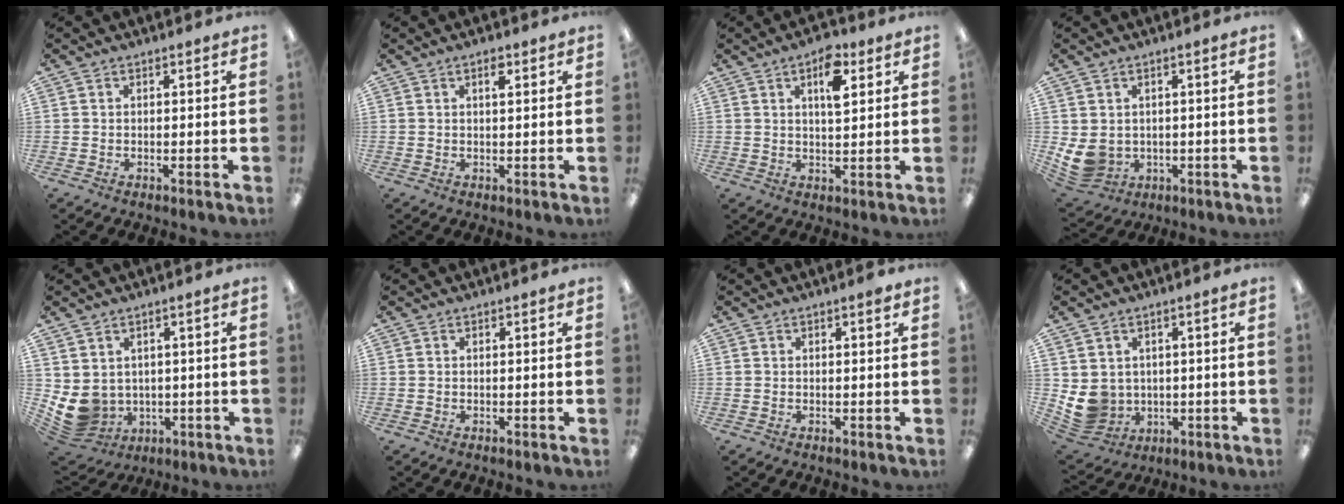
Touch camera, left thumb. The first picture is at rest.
{"total": 2.1, "force": [1.3, 0.7, 1.5], "torque": [-0.018, -0.003, 0.018]}
{"total": 7.8, "force": [4.0, 3.4, 5.8], "torque": [-0.076, -0.011, 0.060]}
{"total": 6.5, "force": [0.9, 5.6, 3.2], "torque": [-0.082, -0.002, 0.019]}
{"total": 6.6, "force": [0.8, 5.9, 2.7], "torque": [-0.095, -0.015, 0.022]}
{"total": 0.0}
{"total": 0.9, "force": [0.6, 0.1, 0.7], "torque": [-0.007, 0.000, 0.007]}
{"total": 7.2, "force": [1.3, 6.7, 2.2], "torque": [-0.077, -0.010, 0.032]}